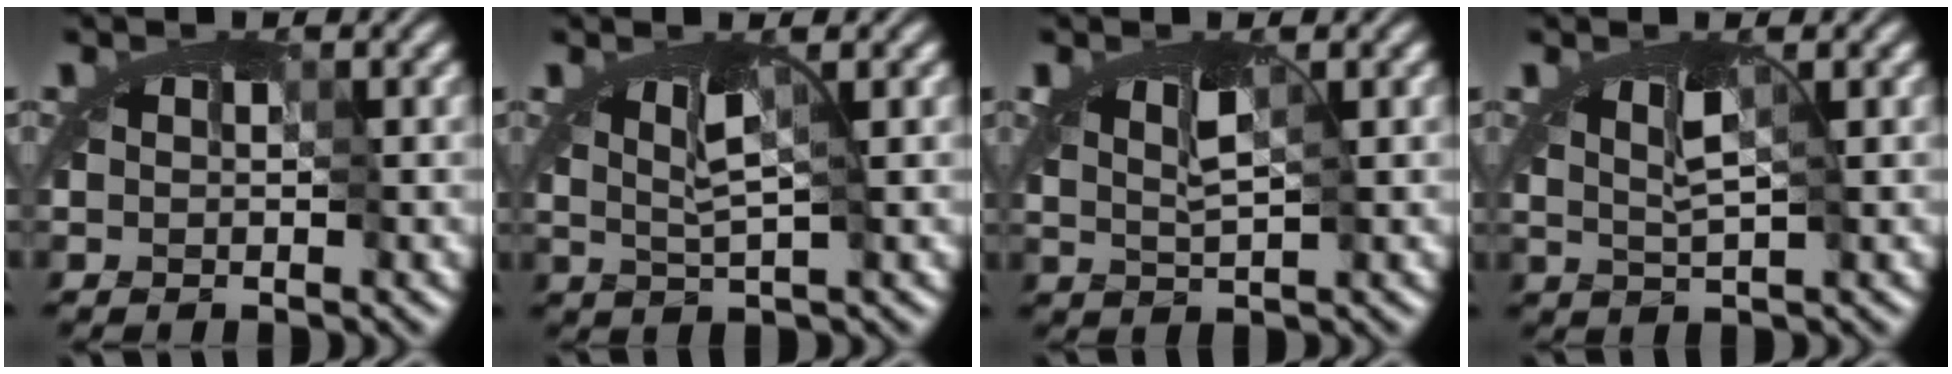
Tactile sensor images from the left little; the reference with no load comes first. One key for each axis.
{"total": 1.7, "fx": 0.2, "fy": 0.3, "fz": 1.7, "tx": -0.023, "ty": -0.001, "tz": 0.001}
{"total": 1.6, "fx": 0.5, "fy": 0.6, "fz": 1.5, "tx": -0.019, "ty": 0.003, "tz": 0.002}
{"total": 1.5, "fx": 0.2, "fy": 0.4, "fz": 1.5, "tx": -0.019, "ty": 0.002, "tz": -0.002}